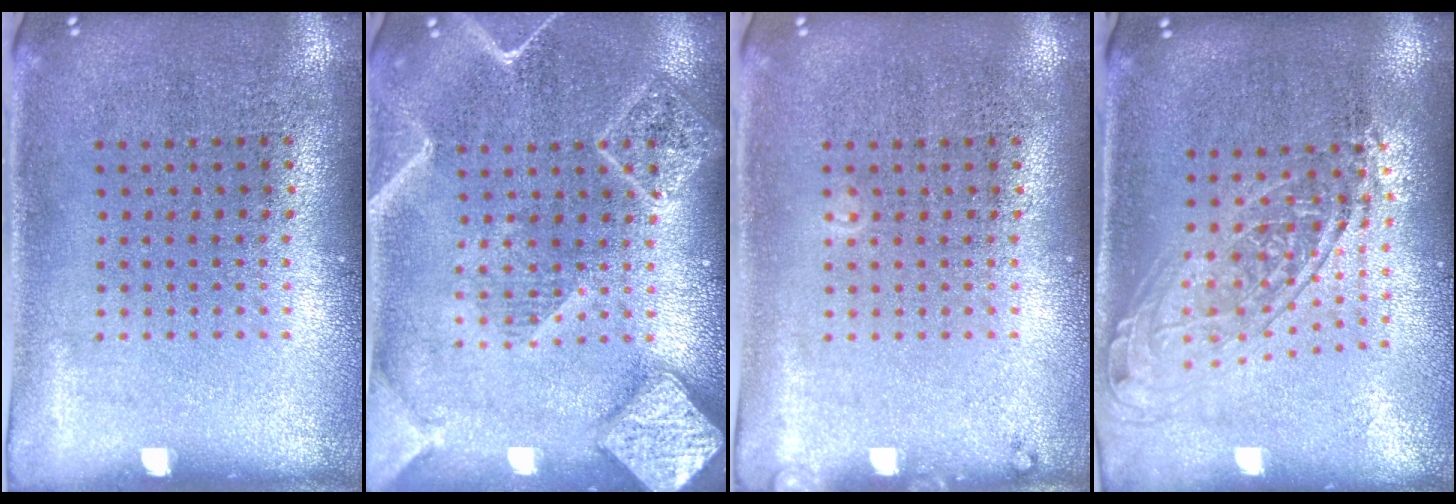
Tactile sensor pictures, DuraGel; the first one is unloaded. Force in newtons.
{"total": 3.9, "press": 3.9, "slide": 0.4}
{"total": 0.6, "press": 0.6, "slide": 0.2}
{"total": 1.8, "press": 1.4, "slide": 1.1}